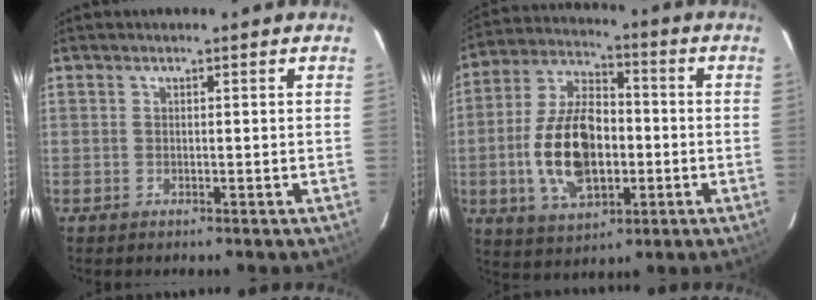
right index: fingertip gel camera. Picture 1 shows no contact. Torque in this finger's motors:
{"motor_torque": [2.14, 0.00, 0.87, 0.19]}